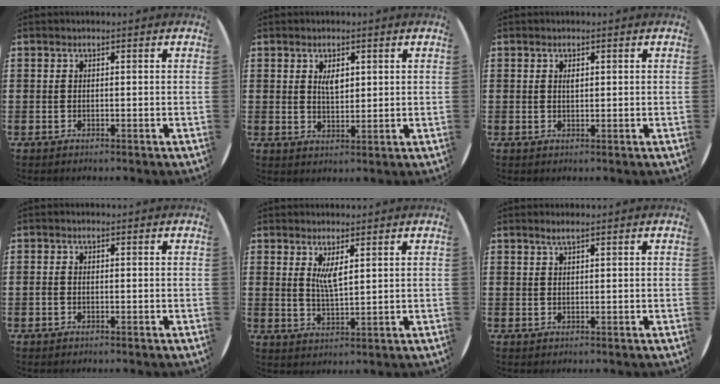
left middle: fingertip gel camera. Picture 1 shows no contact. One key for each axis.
{"total": 2.5, "fx": 1.2, "fy": 1.2, "fz": 1.8, "tx": -0.022, "ty": -0.001, "tz": 0.018}
{"total": 0.8, "fx": 0.4, "fy": 0.3, "fz": 0.7, "tx": -0.015, "ty": 0.002, "tz": 0.007}
{"total": 0.5, "fx": -0.2, "fy": 0.2, "fz": 0.4, "tx": -0.011, "ty": 0.000, "tz": -0.004}
{"total": 3.2, "fx": 1.8, "fy": 0.5, "fz": 2.6, "tx": -0.047, "ty": -0.002, "tz": 0.030}
{"total": 1.3, "fx": 1.0, "fy": 0.0, "fz": 0.8, "tx": -0.015, "ty": 0.002, "tz": 0.018}